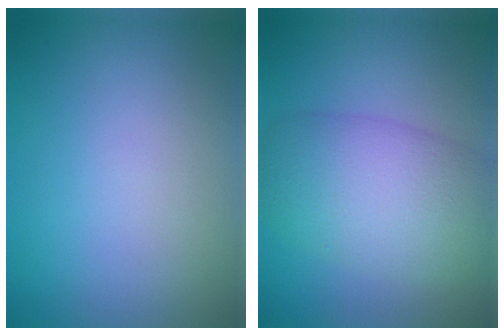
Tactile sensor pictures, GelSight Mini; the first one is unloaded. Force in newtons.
{"total": 8.2, "press": 8.2, "slide": 0.5}